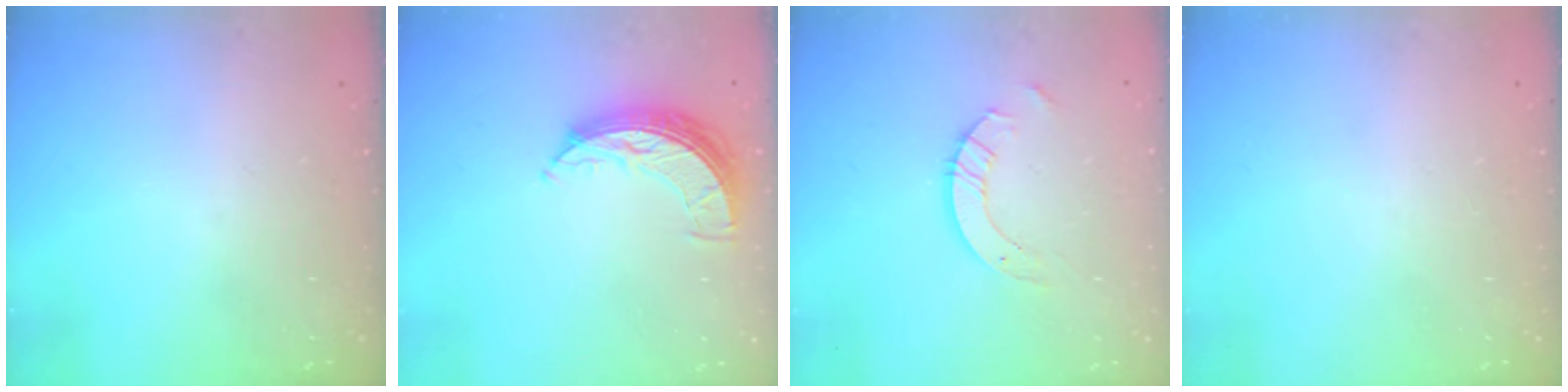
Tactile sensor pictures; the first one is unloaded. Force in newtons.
{"total": 7.8, "press": 7.8, "slide": 0.6}
{"total": 6.1, "press": 6.1, "slide": 0.6}
{"total": 0.0}